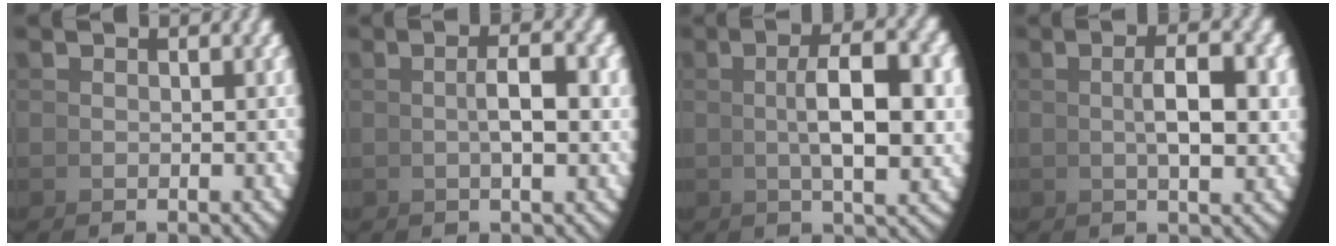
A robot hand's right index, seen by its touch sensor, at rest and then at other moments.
{"total": 2.6, "force": [0.6, 0.3, 2.6], "torque": [-0.028, 0.015, 0.005]}
{"total": 6.8, "force": [1.6, 2.0, 6.3], "torque": [-0.077, 0.017, 0.021]}
{"total": 4.0, "force": [1.0, 0.8, 3.7], "torque": [-0.042, 0.013, 0.013]}